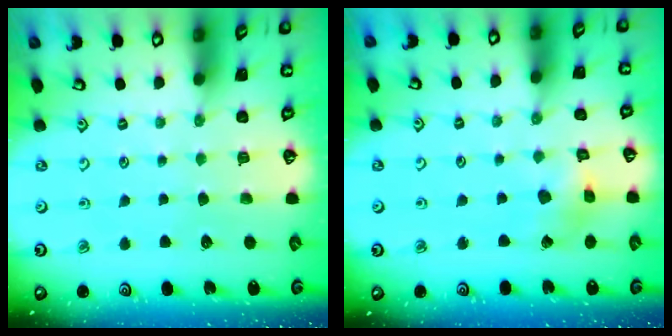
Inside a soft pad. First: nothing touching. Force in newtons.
{"total": 4.8, "press": 4.7, "slide": 0.6}